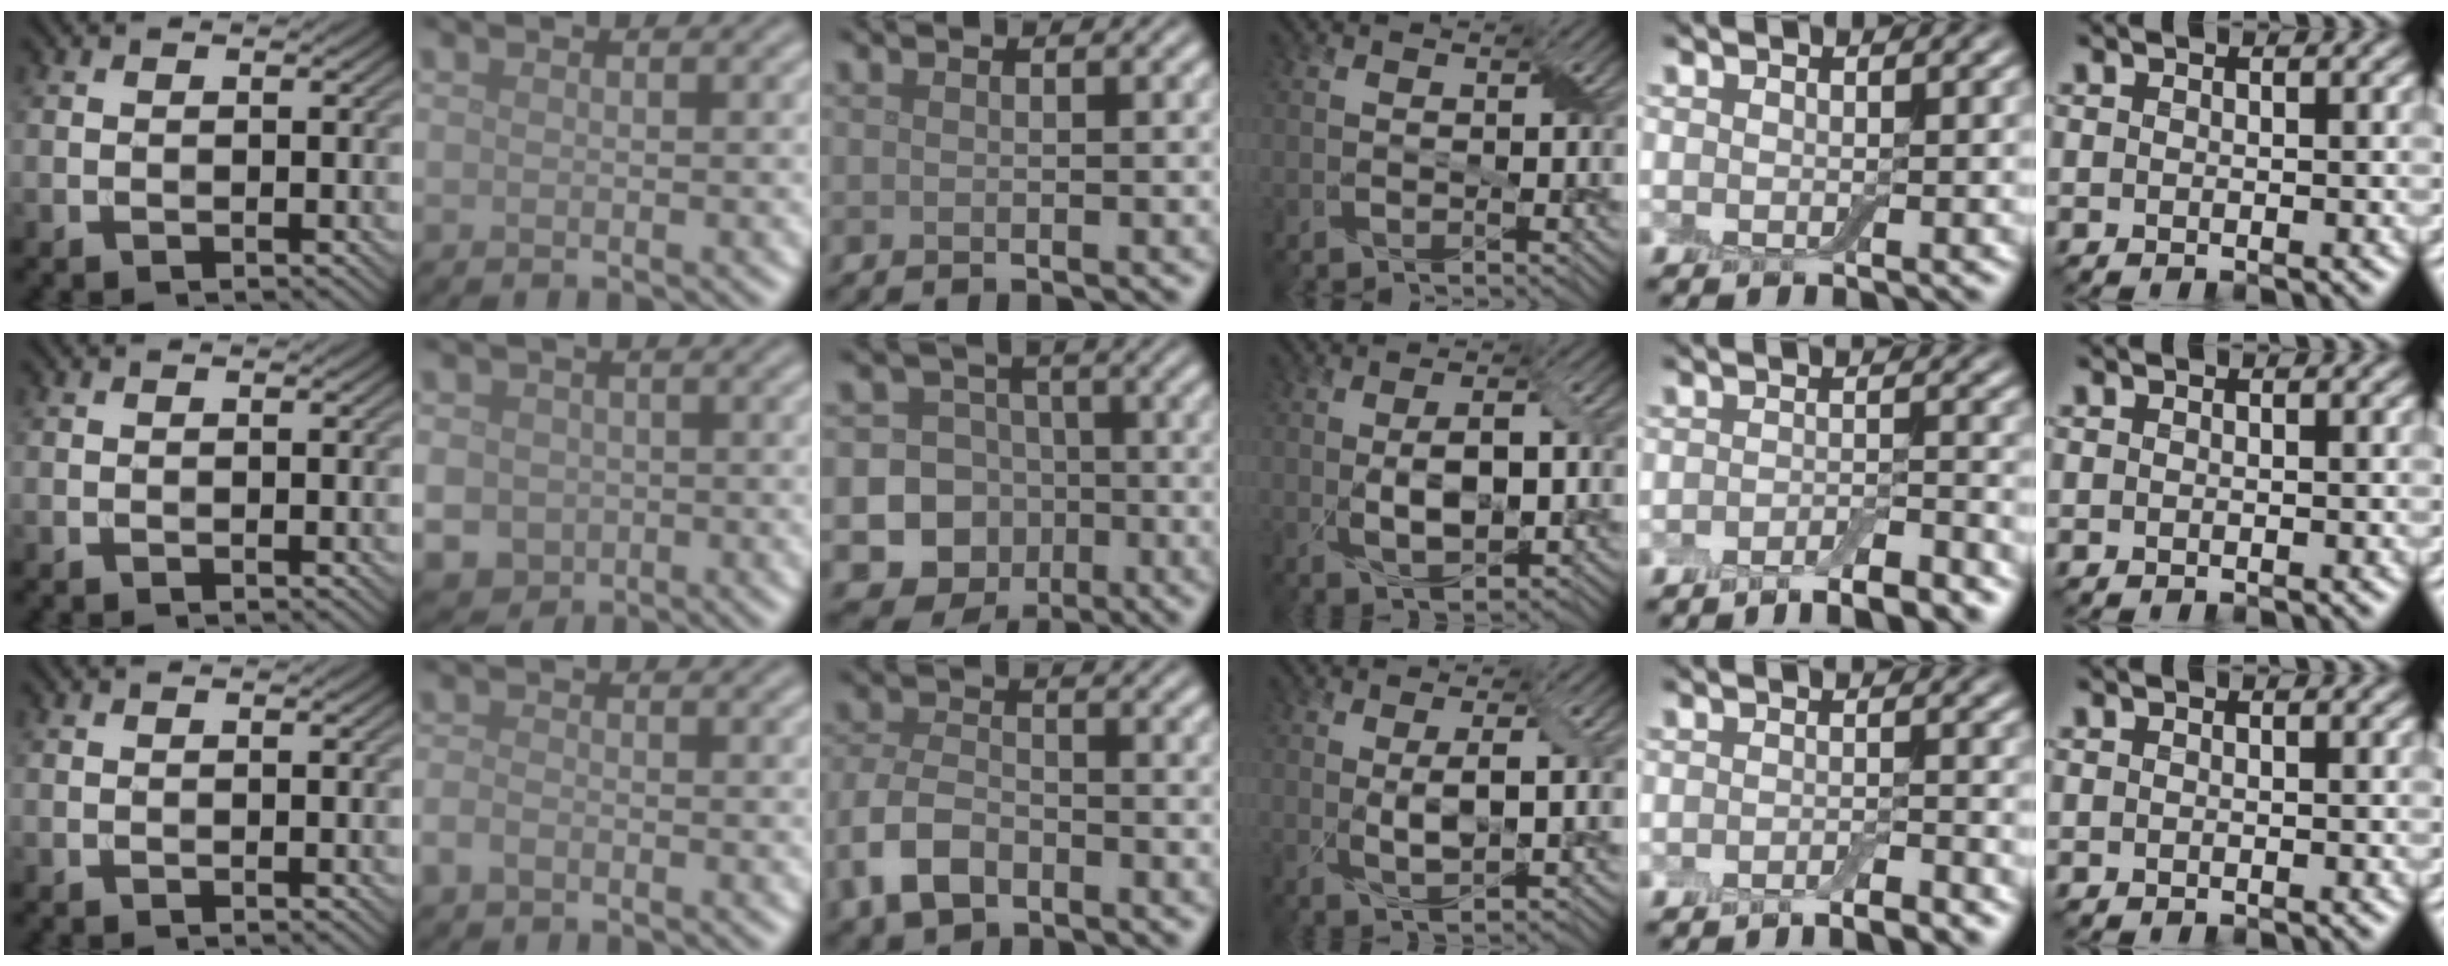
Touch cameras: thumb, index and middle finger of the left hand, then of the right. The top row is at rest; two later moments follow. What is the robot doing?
{"motion": "fold", "object": "cloth"}